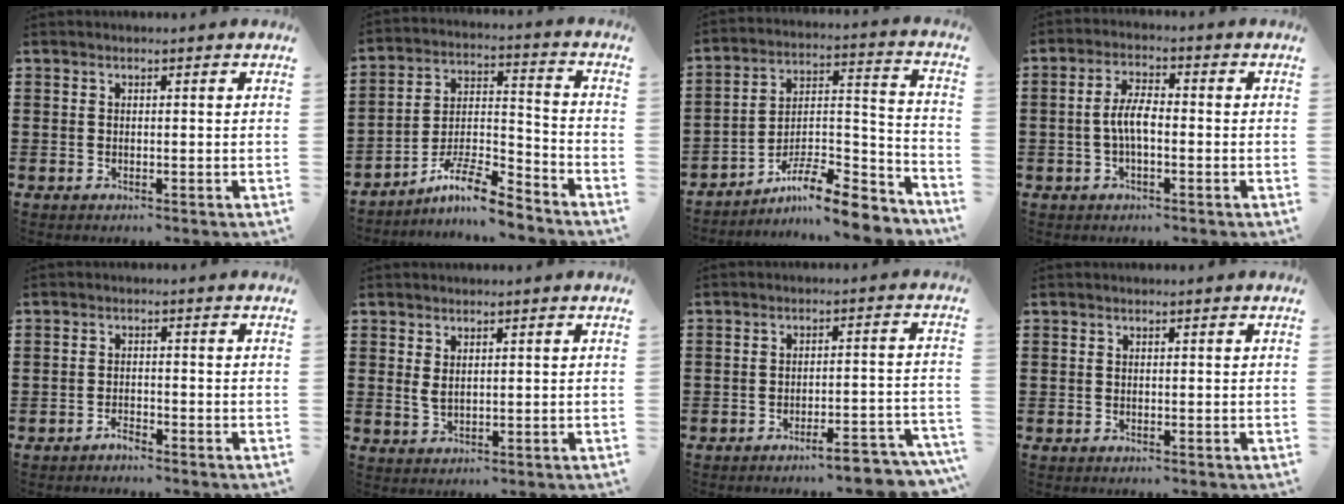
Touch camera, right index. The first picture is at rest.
{"total": 9.5, "force": [-8.0, 1.5, 4.9], "torque": [-0.088, 0.019, -0.154]}
{"total": 9.8, "force": [-8.1, 1.9, 5.1], "torque": [-0.083, 0.013, -0.157]}
{"total": 4.9, "force": [-0.8, 1.8, 4.5], "torque": [-0.101, 0.000, -0.021]}
{"total": 1.6, "force": [-1.5, 0.3, 0.2], "torque": [-0.009, 0.003, -0.032]}
{"total": 2.0, "force": [1.0, 0.9, 1.4], "torque": [-0.031, 0.003, 0.017]}
{"total": 4.9, "force": [-4.3, 0.2, 2.4], "torque": [-0.039, -0.010, -0.080]}
{"total": 0.0}